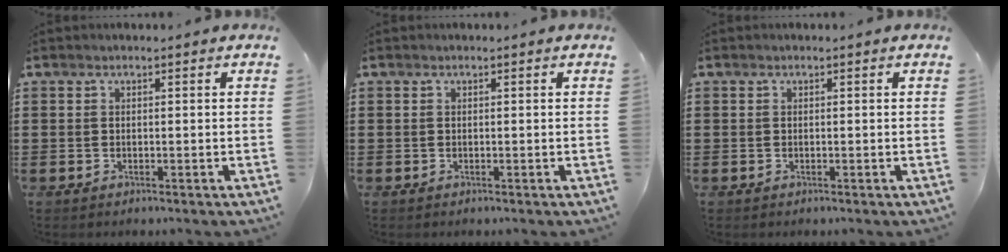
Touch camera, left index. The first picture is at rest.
{"total": 0.0}
{"total": 0.0}